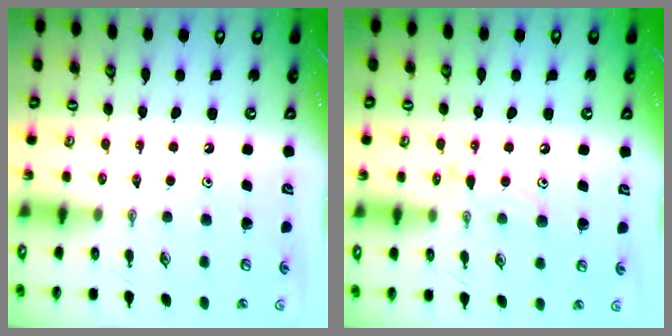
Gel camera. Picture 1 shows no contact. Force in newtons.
{"total": 9.4, "press": 9.4, "slide": 0.8}